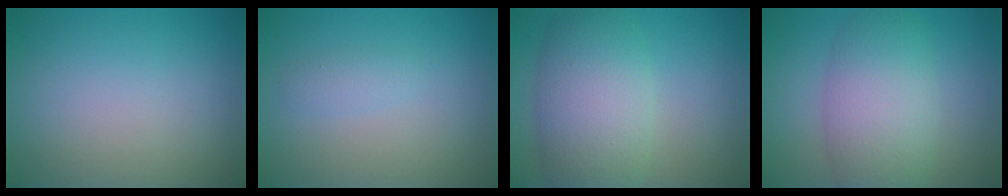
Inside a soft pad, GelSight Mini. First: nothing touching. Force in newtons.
{"total": 1.1, "press": 1.0, "slide": 0.1}
{"total": 7.5, "press": 7.5, "slide": 0.4}
{"total": 6.9, "press": 6.9, "slide": 0.5}